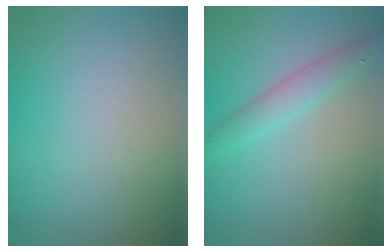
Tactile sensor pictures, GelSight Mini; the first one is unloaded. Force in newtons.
{"total": 2.3, "press": 2.3, "slide": 0.0}